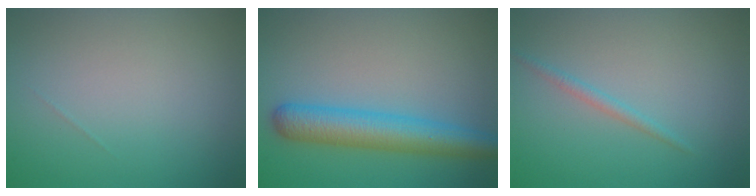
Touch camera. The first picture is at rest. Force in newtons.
{"total": 5.3, "press": 5.3, "slide": 0.2}
{"total": 1.0, "press": 1.0, "slide": 0.1}